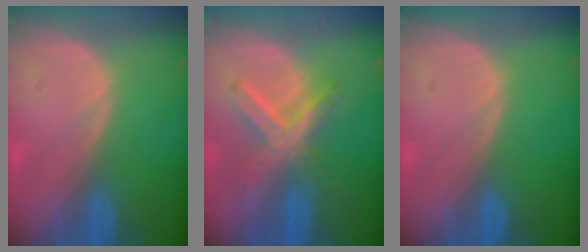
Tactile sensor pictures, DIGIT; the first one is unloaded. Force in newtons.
{"total": 7.0, "press": 6.2, "slide": 3.2}
{"total": 0.0}